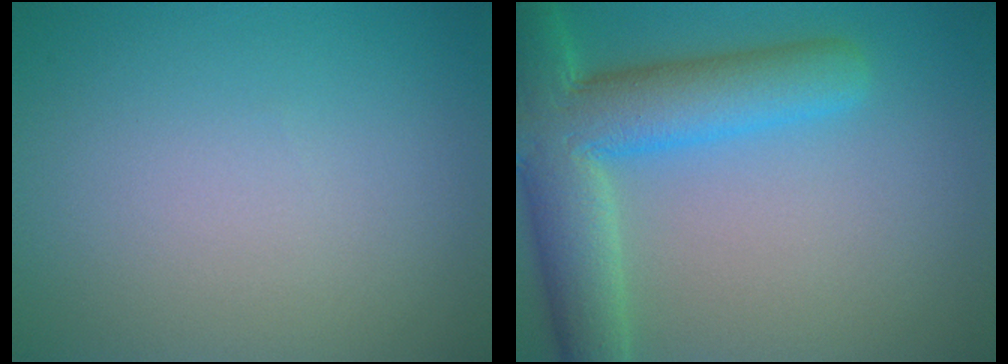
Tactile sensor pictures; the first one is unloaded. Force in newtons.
{"total": 9.0, "press": 9.0, "slide": 0.6}